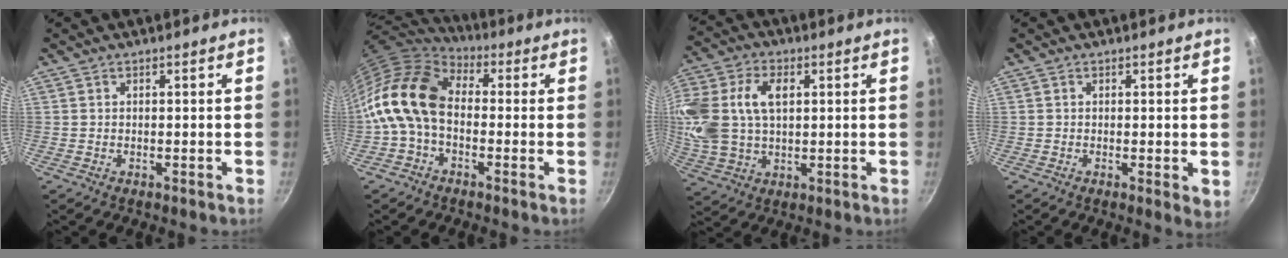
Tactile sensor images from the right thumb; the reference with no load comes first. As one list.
[{"total": 15.4, "force": [-0.9, 10.5, 11.3], "torque": [-0.209, 0.032, -0.037]}, {"total": 16.6, "force": [3.4, 11.4, 11.6], "torque": [-0.261, 0.016, 0.065]}, {"total": 2.4, "force": [-0.1, 0.8, 2.3], "torque": [-0.029, -0.009, -0.003]}]